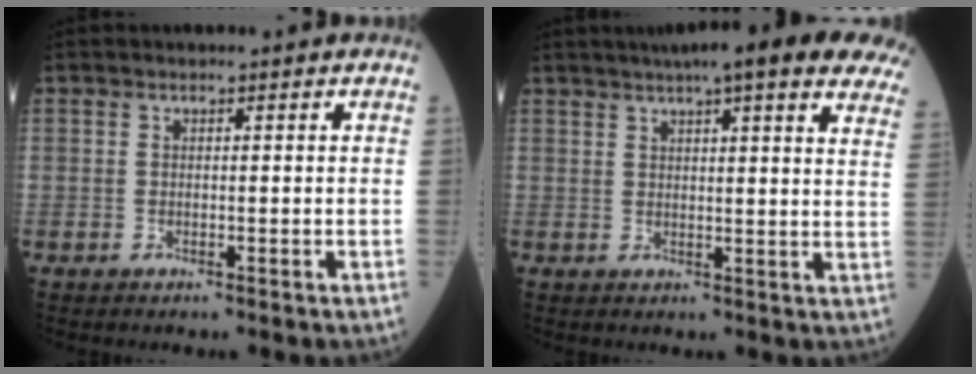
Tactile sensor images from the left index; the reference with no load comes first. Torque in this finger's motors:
{"motor_torque": [1.06, -1.08, 0.42, 0.07]}